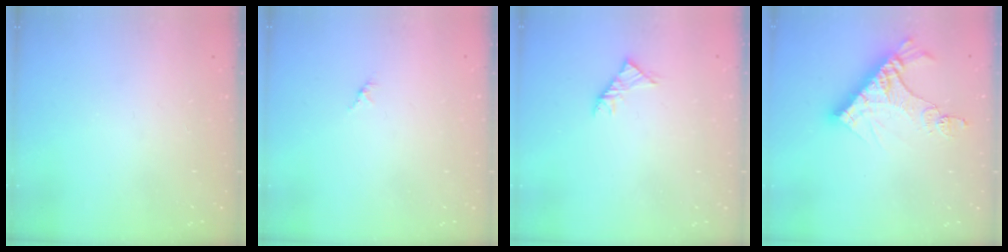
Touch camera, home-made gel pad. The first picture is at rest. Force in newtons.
{"total": 1.4, "press": 1.4, "slide": 0.4}
{"total": 2.9, "press": 2.8, "slide": 0.8}
{"total": 12.6, "press": 12.6, "slide": 1.1}